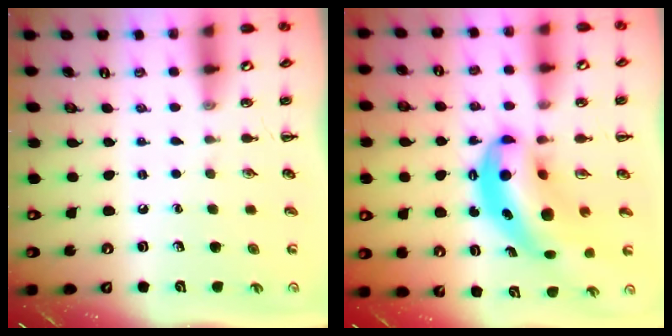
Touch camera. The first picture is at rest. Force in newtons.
{"total": 10.8, "press": 10.4, "slide": 2.8}